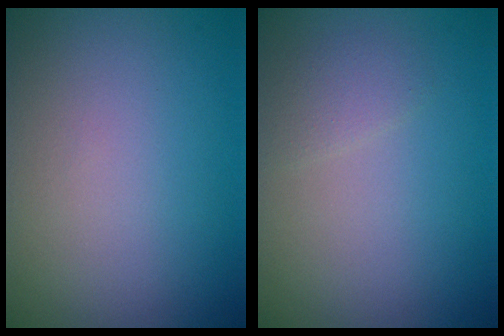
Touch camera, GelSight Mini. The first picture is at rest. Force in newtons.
{"total": 1.2, "press": 1.2, "slide": 0.0}